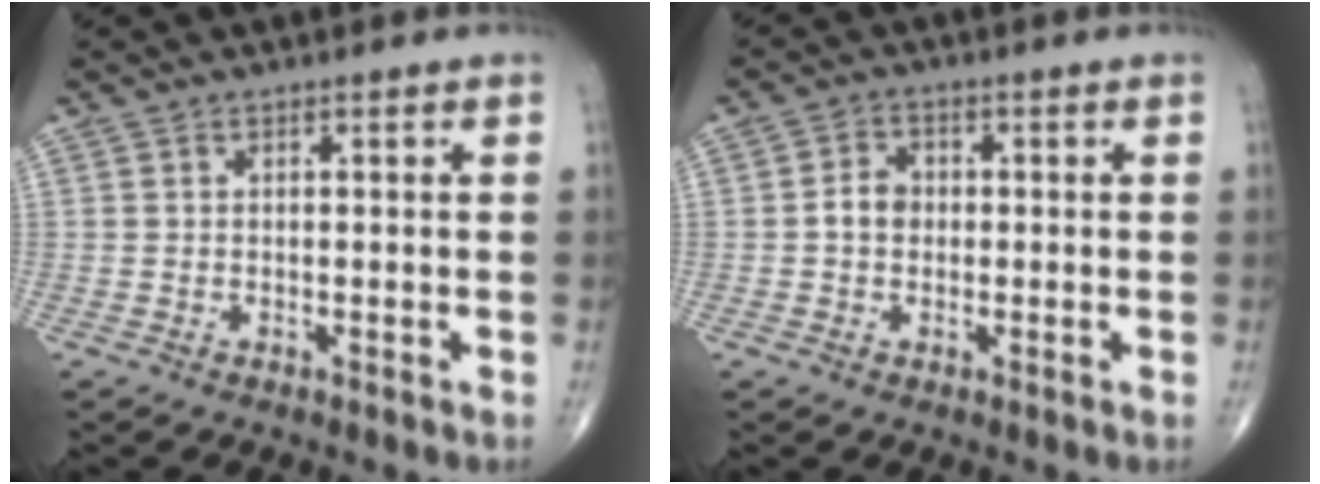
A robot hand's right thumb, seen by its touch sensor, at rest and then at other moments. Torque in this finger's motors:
{"motor_torque": [0.56, 0.53, 0.61, 0.02, -0.01]}